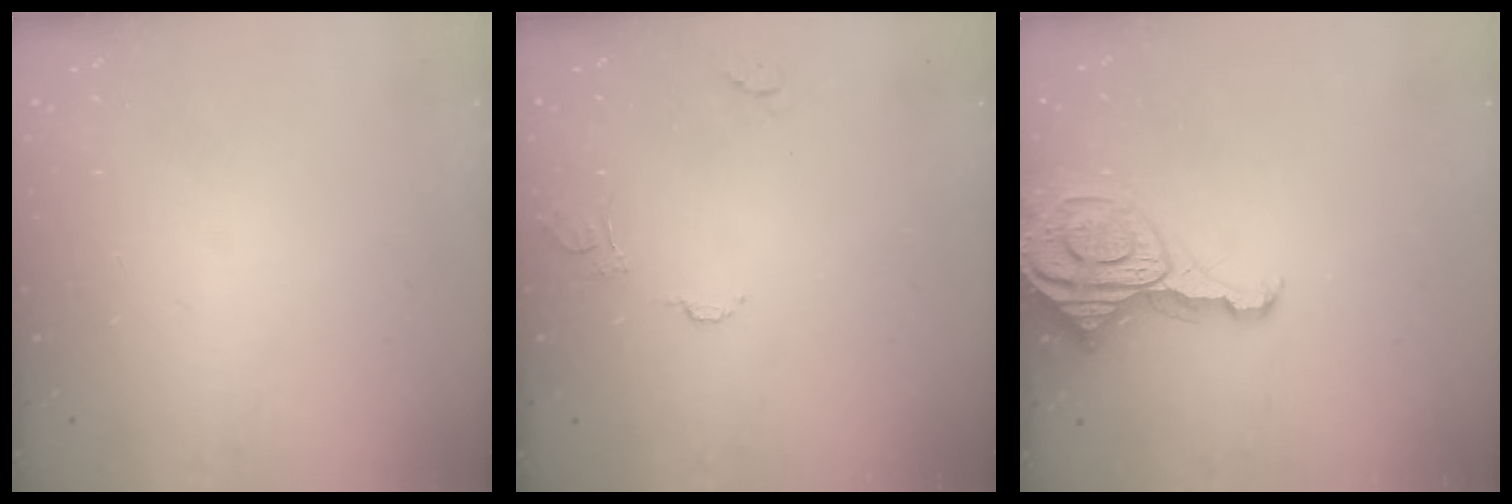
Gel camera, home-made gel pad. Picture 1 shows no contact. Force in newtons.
{"total": 7.4, "press": 7.4, "slide": 0.6}
{"total": 12.5, "press": 12.4, "slide": 1.4}